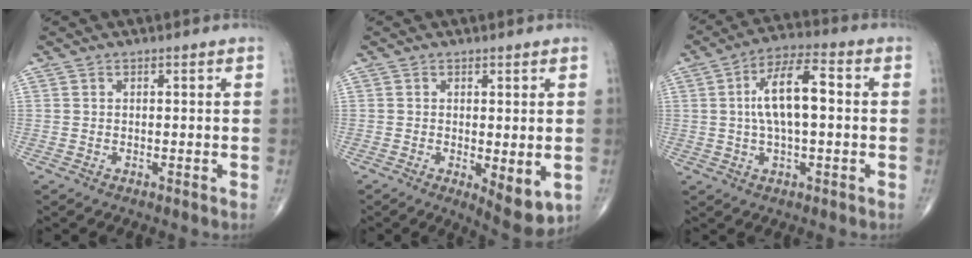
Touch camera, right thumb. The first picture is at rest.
{"total": 6.9, "force": [-1.4, 2.6, 6.2], "torque": [-0.083, -0.020, -0.013]}
{"total": 11.1, "force": [0.9, 4.2, 10.2], "torque": [-0.187, 0.025, 0.009]}